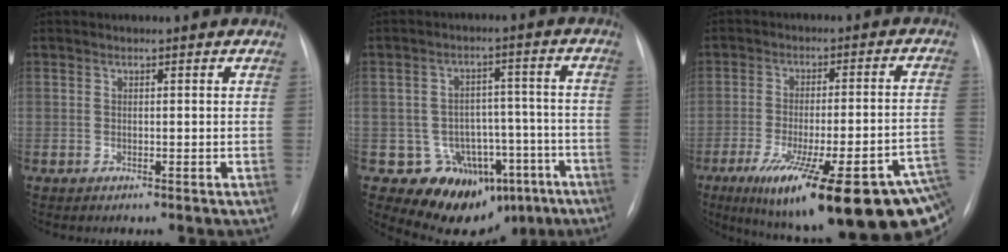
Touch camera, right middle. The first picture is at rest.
{"total": 13.2, "force": [-8.0, 9.6, 4.1], "torque": [-0.019, 0.067, -0.099]}
{"total": 26.3, "force": [-14.8, 3.8, 21.3], "torque": [-0.237, -0.010, -0.216]}